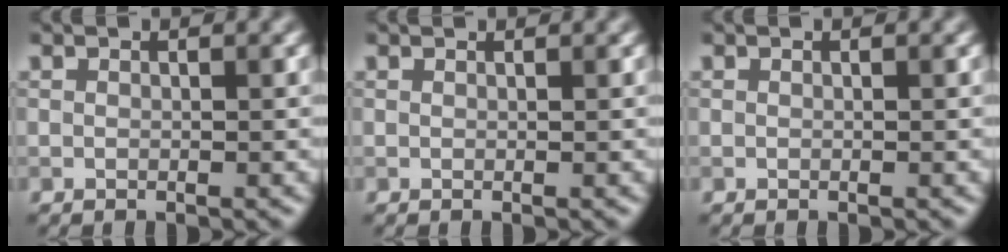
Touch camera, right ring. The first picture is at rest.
{"total": 0.7, "force": [0.7, 0.0, 0.1], "torque": [-0.004, -0.003, 0.005]}
{"total": 0.0}